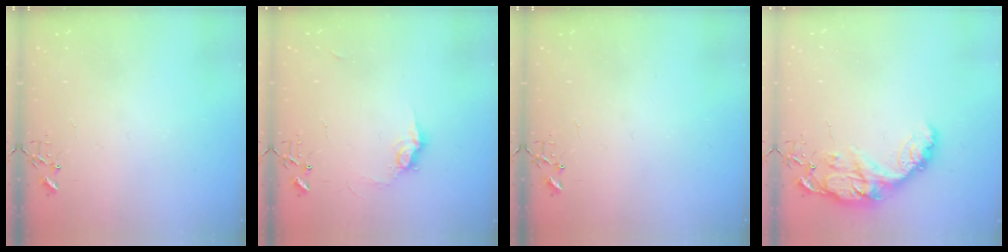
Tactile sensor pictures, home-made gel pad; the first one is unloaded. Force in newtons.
{"total": 8.9, "press": 8.9, "slide": 0.5}
{"total": 0.0}
{"total": 13.9, "press": 13.9, "slide": 1.1}